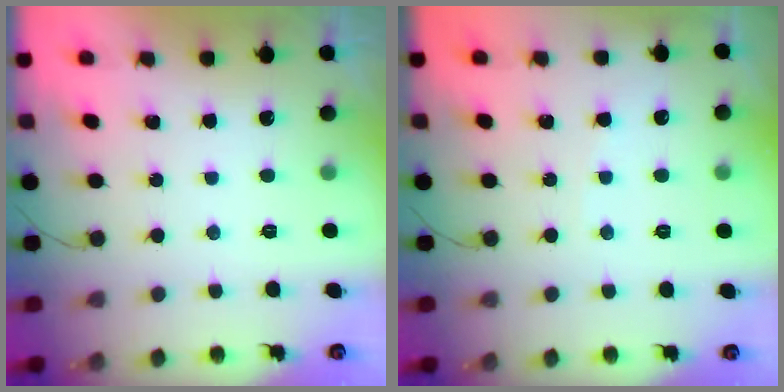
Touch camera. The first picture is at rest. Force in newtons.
{"total": 2.0, "press": 2.0, "slide": 0.2}